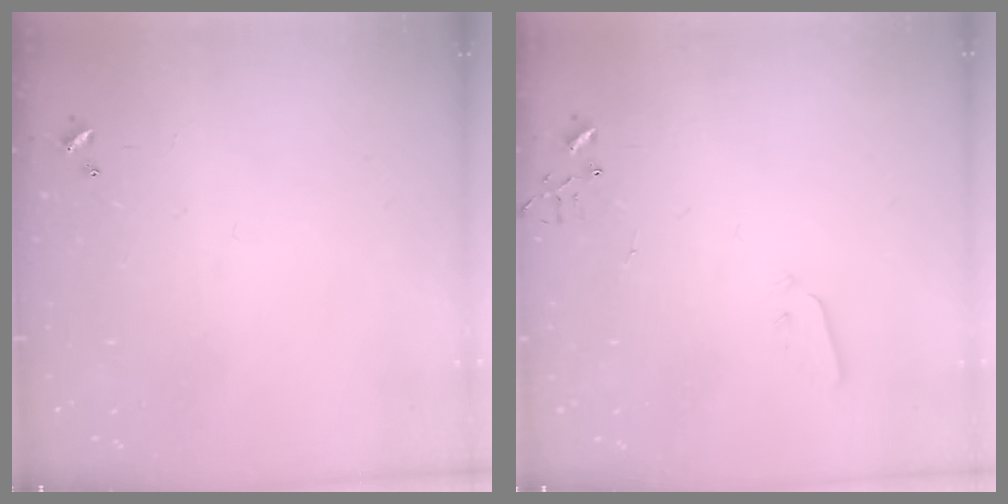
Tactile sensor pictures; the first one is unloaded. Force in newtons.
{"total": 2.5, "press": 2.5, "slide": 0.4}